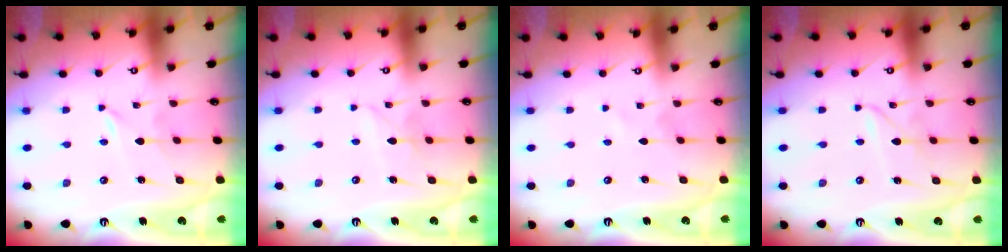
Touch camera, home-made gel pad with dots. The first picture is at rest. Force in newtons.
{"total": 2.7, "press": 2.7, "slide": 0.2}
{"total": 0.0}
{"total": 2.1, "press": 2.1, "slide": 0.2}